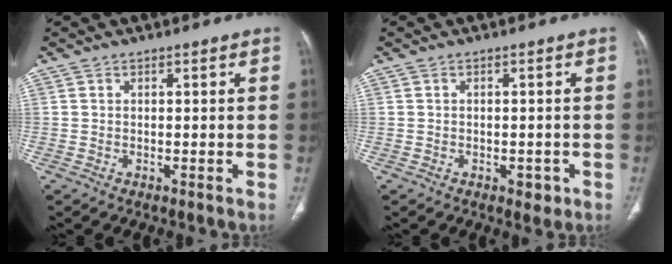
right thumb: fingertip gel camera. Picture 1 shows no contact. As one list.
[{"total": 2.3, "force": [-1.0, 1.4, 1.4], "torque": [-0.010, 0.003, -0.008]}]